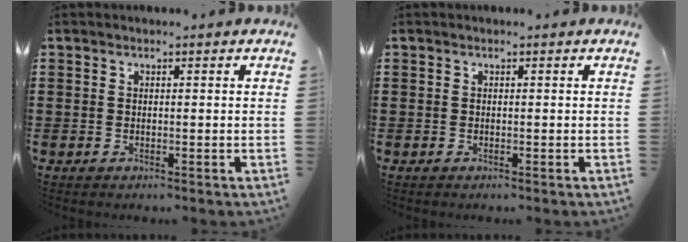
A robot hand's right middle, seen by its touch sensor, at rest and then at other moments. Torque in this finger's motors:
{"motor_torque": [0.23, -0.08, -0.02, 0.02]}